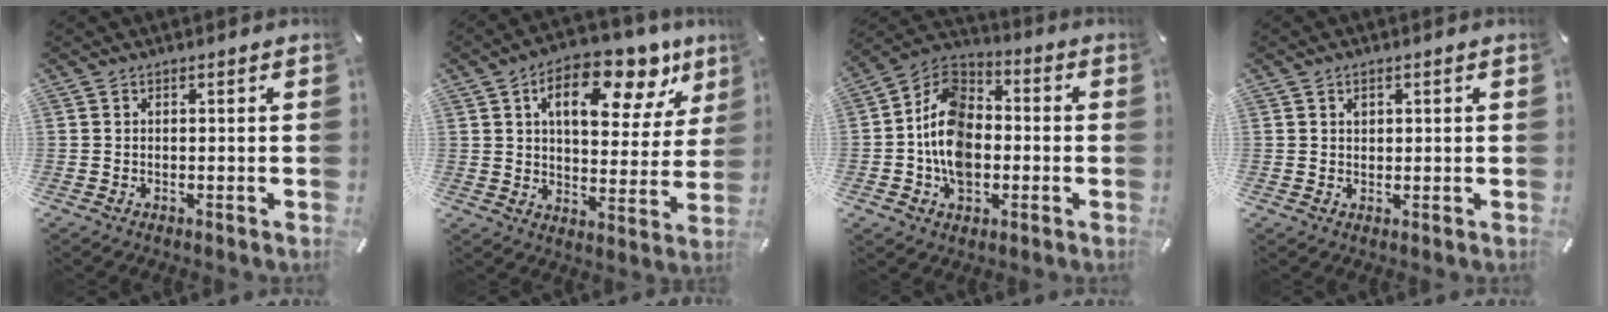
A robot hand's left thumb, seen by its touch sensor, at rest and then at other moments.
{"total": 16.4, "force": [8.8, 8.8, 10.8], "torque": [-0.144, -0.051, 0.140]}
{"total": 13.7, "force": [-3.8, 10.3, 8.3], "torque": [-0.179, 0.024, -0.073]}
{"total": 1.6, "force": [0.6, 1.3, 0.7], "torque": [-0.007, 0.000, 0.008]}